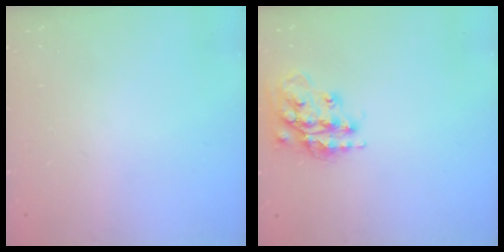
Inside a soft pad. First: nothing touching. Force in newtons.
{"total": 16.1, "press": 16.0, "slide": 1.3}